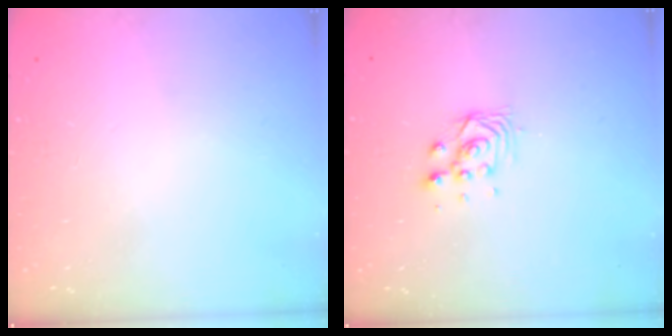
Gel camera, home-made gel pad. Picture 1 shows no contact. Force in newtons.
{"total": 2.9, "press": 2.8, "slide": 0.8}